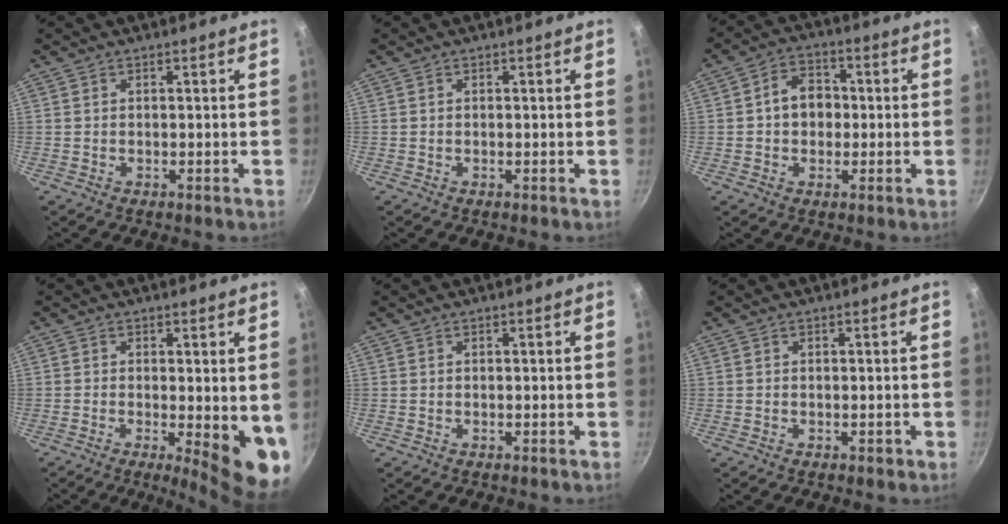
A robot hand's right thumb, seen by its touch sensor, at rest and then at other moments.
{"total": 0.0}
{"total": 7.4, "force": [0.1, 5.8, 4.5], "torque": [-0.041, 0.016, -0.008]}
{"total": 9.6, "force": [-1.2, 2.9, 9.0], "torque": [-0.102, -0.014, -0.010]}
{"total": 0.0}
{"total": 0.8, "force": [-0.4, 0.4, 0.6], "torque": [-0.007, 0.004, -0.004]}